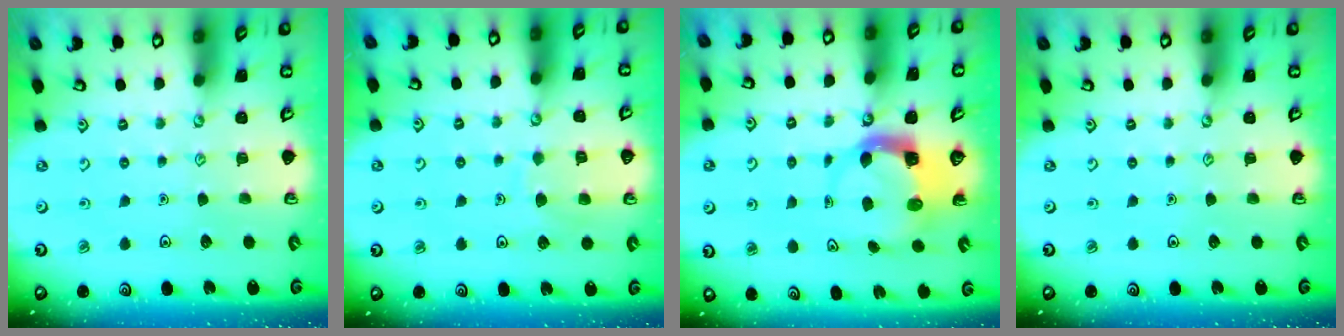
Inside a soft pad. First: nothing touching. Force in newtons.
{"total": 6.3, "press": 6.2, "slide": 0.6}
{"total": 3.8, "press": 3.8, "slide": 0.6}
{"total": 0.0}